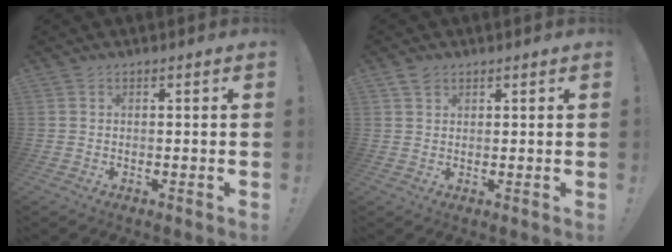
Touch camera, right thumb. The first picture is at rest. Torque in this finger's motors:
{"motor_torque": [-0.43, 0.37, 0.23, 0.01, 0.11]}